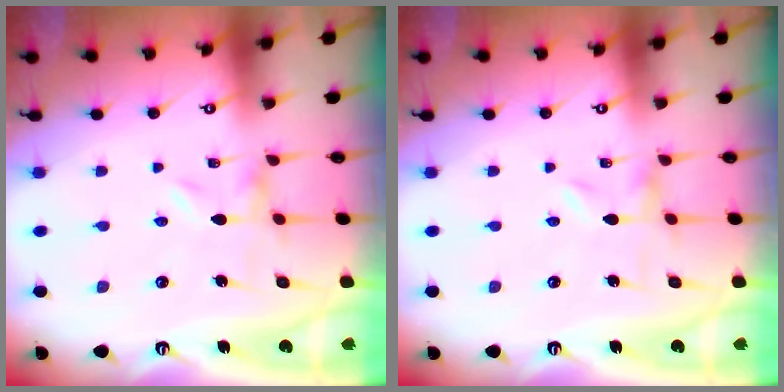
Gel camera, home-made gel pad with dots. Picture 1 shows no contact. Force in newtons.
{"total": 0.0}